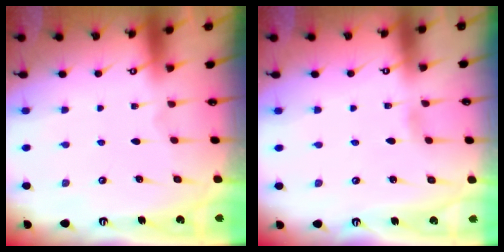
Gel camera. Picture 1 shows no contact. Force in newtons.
{"total": 1.6, "press": 1.6, "slide": 0.2}